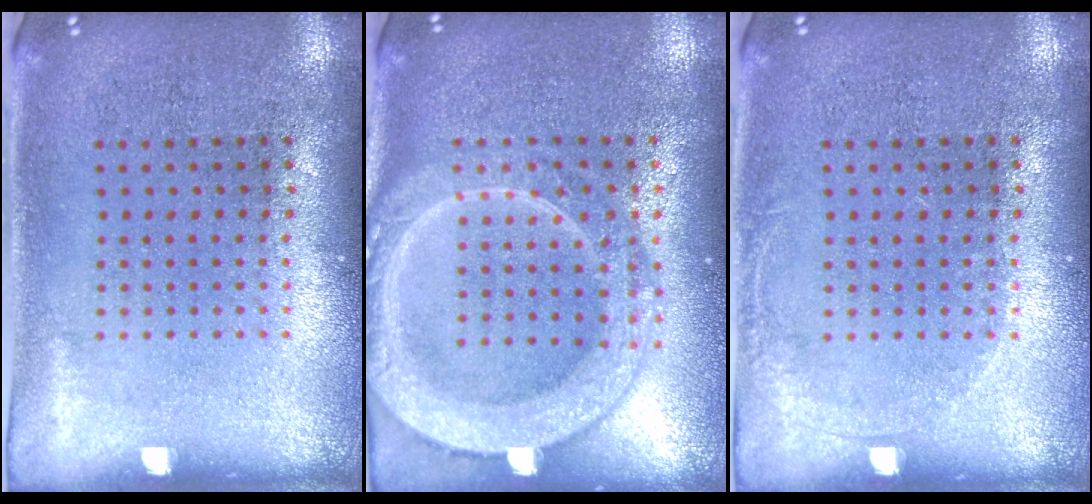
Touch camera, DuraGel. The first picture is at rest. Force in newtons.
{"total": 3.9, "press": 3.9, "slide": 0.5}
{"total": 0.7, "press": 0.7, "slide": 0.1}